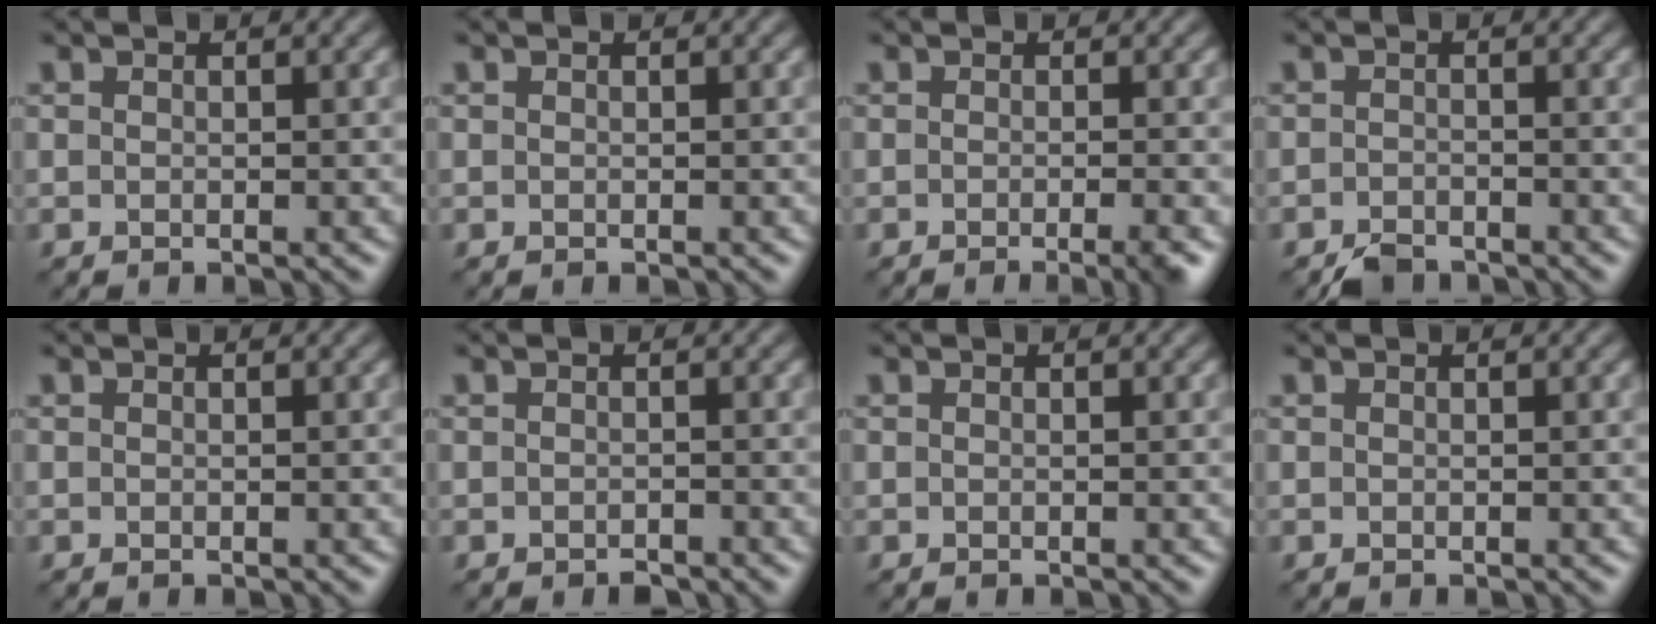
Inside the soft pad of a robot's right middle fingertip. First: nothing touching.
{"total": 0.0}
{"total": 2.9, "force": [-1.4, 0.6, 2.5], "torque": [-0.026, -0.002, -0.024]}
{"total": 2.1, "force": [-1.9, 0.8, 0.6], "torque": [-0.010, 0.001, -0.038]}
{"total": 0.0}
{"total": 0.7, "force": [-0.7, 0.2, 0.3], "torque": [-0.005, 0.000, -0.010]}
{"total": 0.0}
{"total": 0.0}